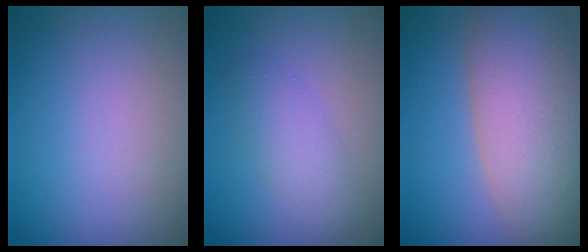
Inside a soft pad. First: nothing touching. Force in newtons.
{"total": 2.5, "press": 2.5, "slide": 0.1}
{"total": 10.1, "press": 10.1, "slide": 0.9}